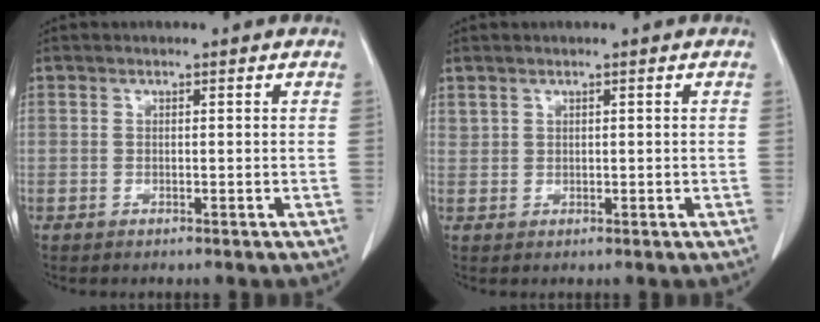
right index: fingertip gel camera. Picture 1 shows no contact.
{"total": 1.1, "force": [0.9, 0.6, 0.2], "torque": [0.002, 0.003, 0.019]}